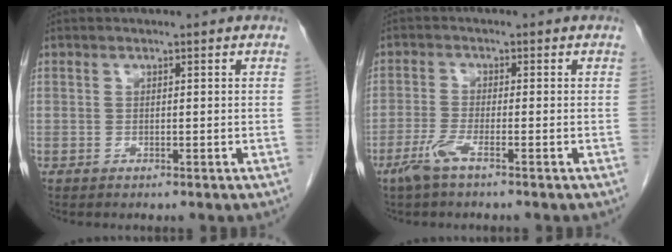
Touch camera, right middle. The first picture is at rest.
{"total": 3.6, "force": [-2.3, 0.1, 2.7], "torque": [-0.064, -0.008, -0.053]}